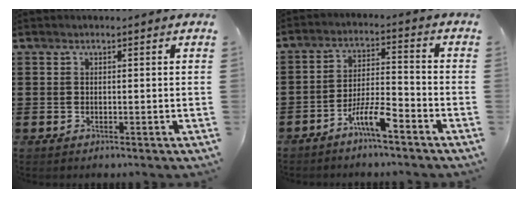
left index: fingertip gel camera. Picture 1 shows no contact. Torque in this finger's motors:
{"motor_torque": [0.42, 0.26, 0.24, 0.07]}